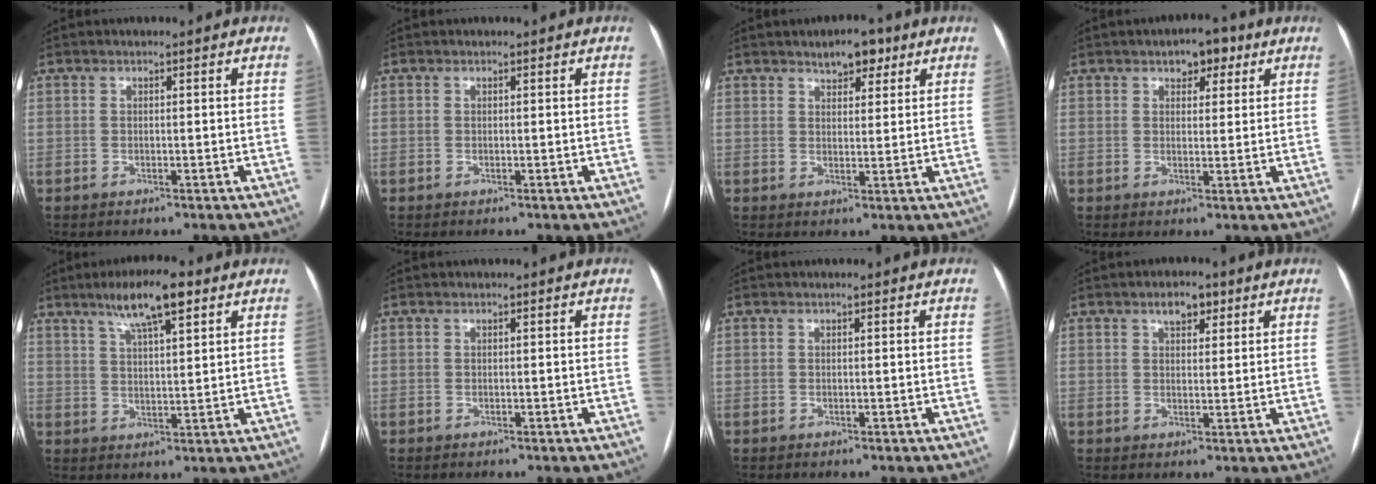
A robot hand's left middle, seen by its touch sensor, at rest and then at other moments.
{"total": 0.0}
{"total": 4.5, "force": [3.1, 2.0, 2.6], "torque": [-0.038, 0.007, 0.047]}
{"total": 4.5, "force": [2.6, 2.4, 2.8], "torque": [-0.036, 0.013, 0.035]}
{"total": 9.0, "force": [5.6, 1.5, 6.8], "torque": [-0.123, 0.013, 0.095]}
{"total": 0.0}
{"total": 0.0}
{"total": 3.7, "force": [2.3, 1.8, 2.3], "torque": [-0.038, 0.008, 0.036]}